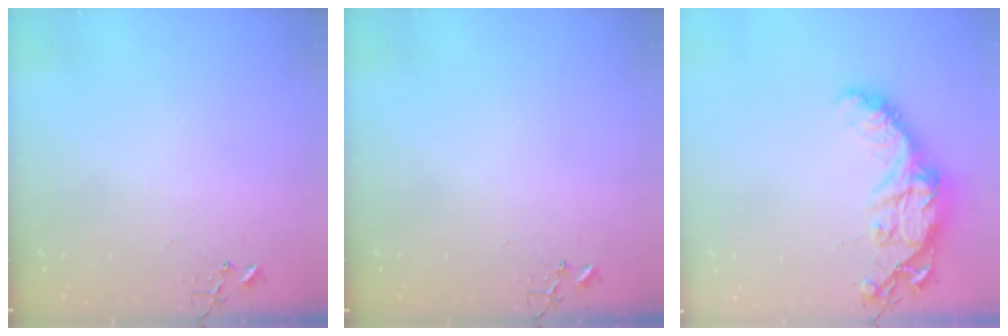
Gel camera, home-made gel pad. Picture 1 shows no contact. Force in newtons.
{"total": 0.0}
{"total": 17.0, "press": 17.0, "slide": 1.3}